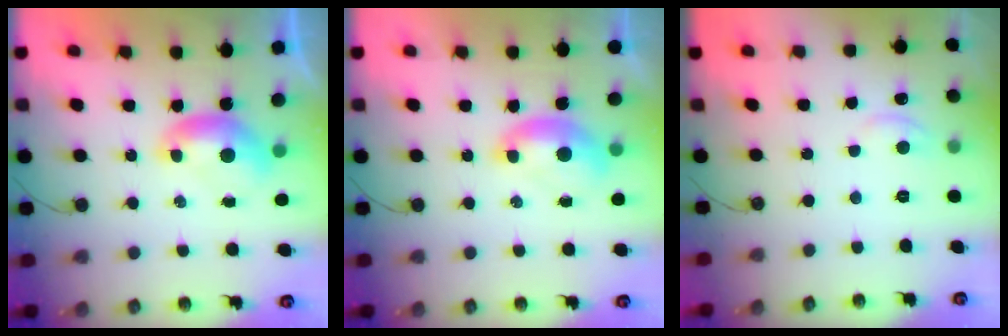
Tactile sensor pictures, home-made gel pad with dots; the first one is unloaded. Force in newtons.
{"total": 1.7, "press": 1.6, "slide": 0.6}
{"total": 1.7, "press": 1.5, "slide": 0.6}